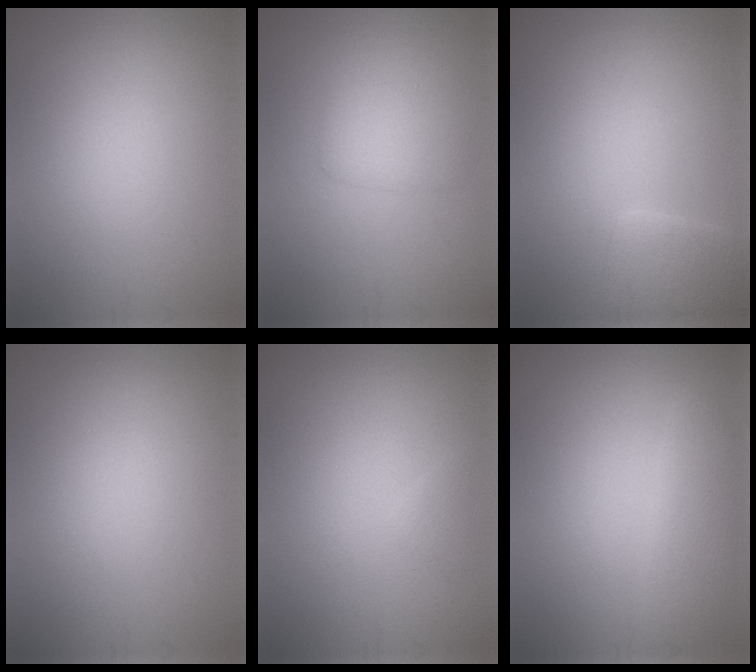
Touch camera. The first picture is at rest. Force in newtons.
{"total": 2.7, "press": 2.7, "slide": 0.1}
{"total": 4.1, "press": 4.1, "slide": 0.4}
{"total": 0.0}
{"total": 0.7, "press": 0.7, "slide": 0.0}
{"total": 3.4, "press": 3.4, "slide": 0.1}